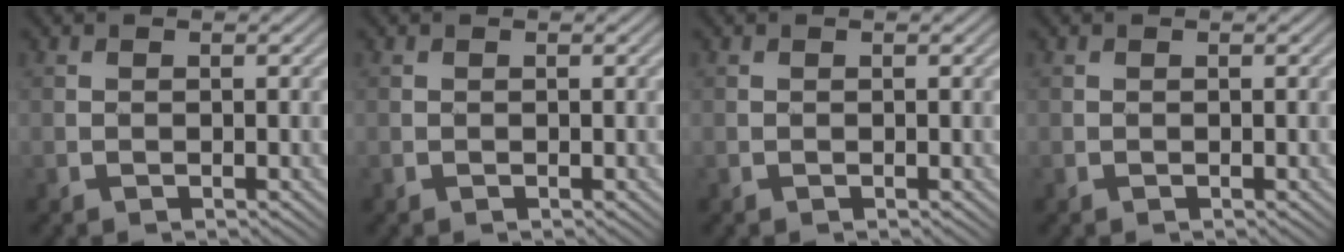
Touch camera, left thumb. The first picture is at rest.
{"total": 0.0}
{"total": 0.0}
{"total": 0.0}